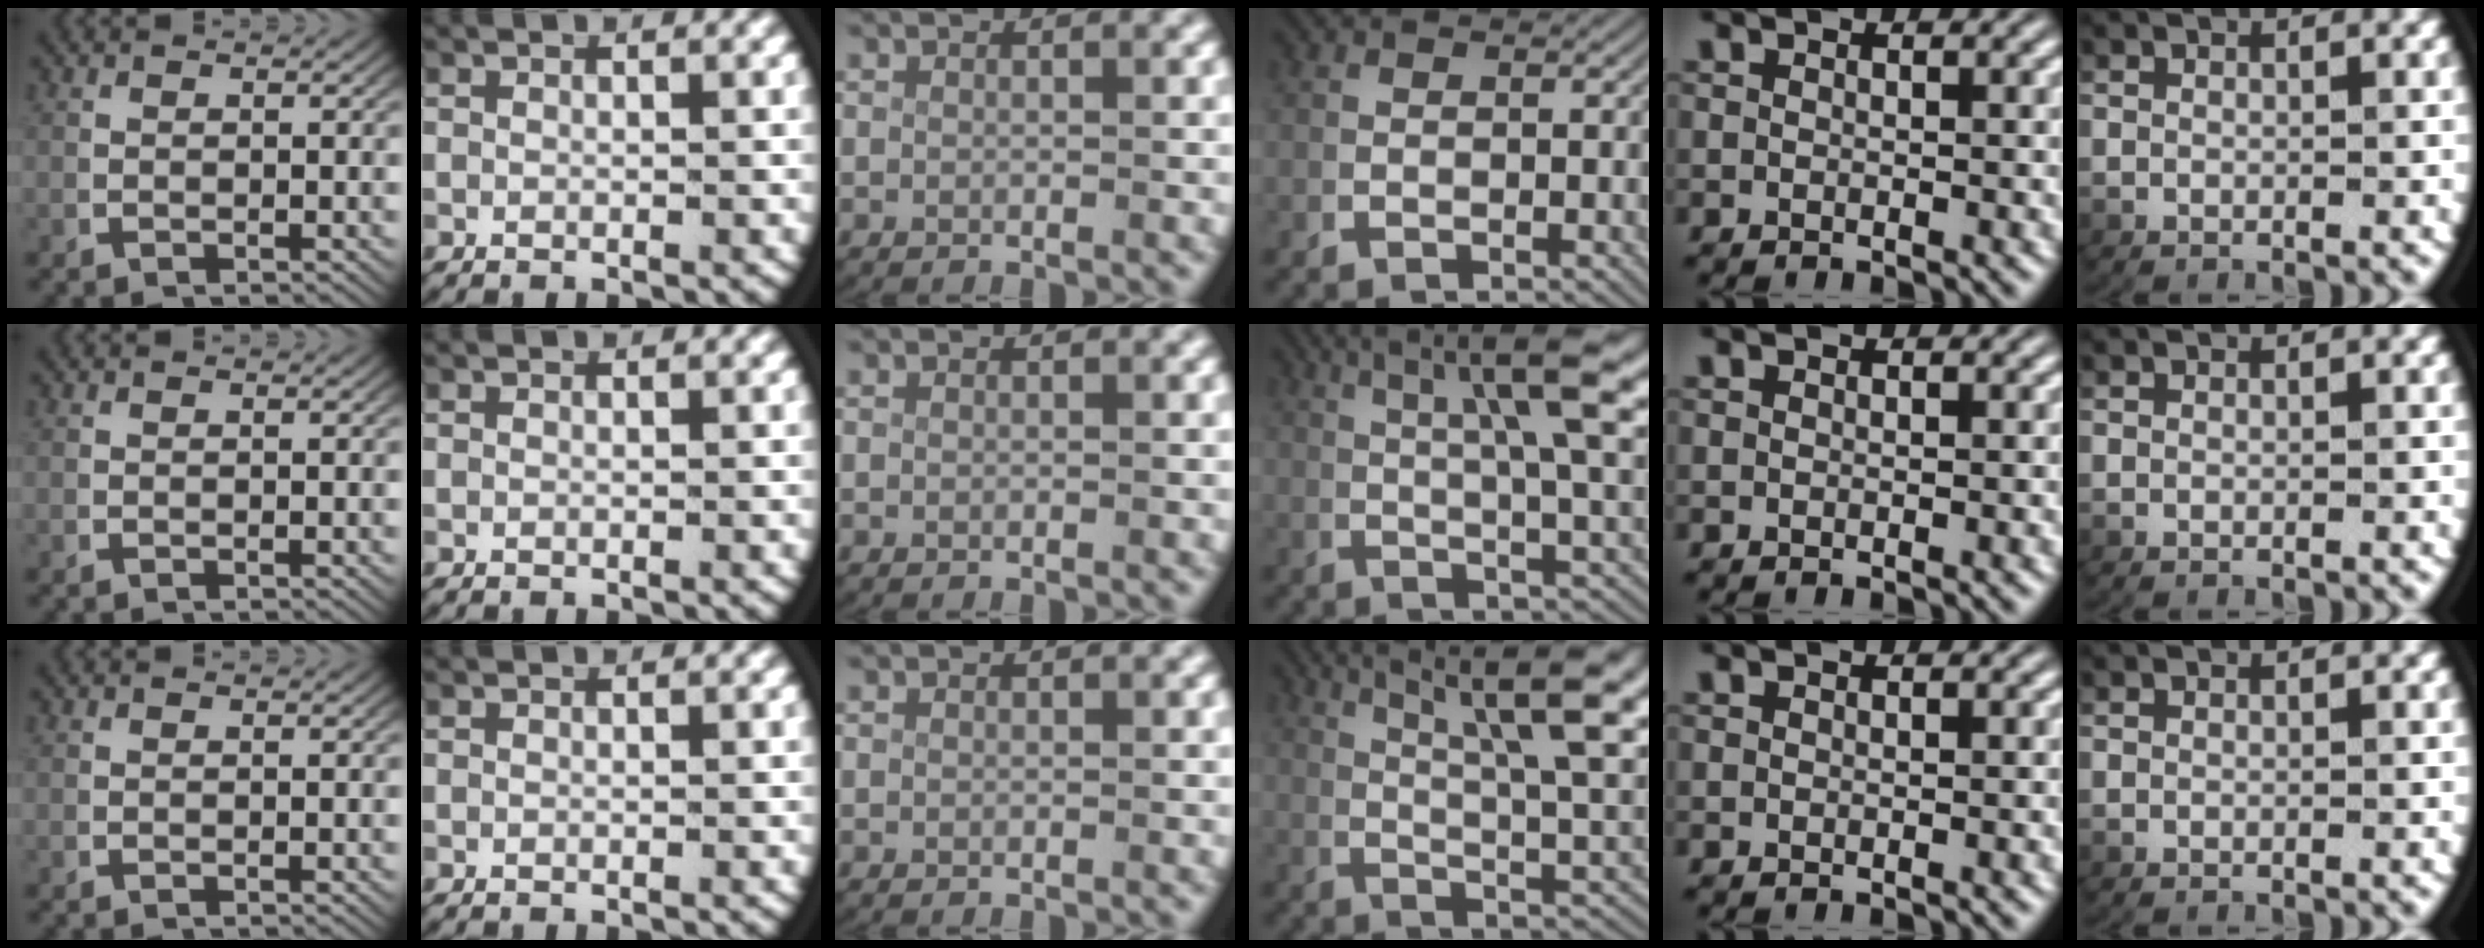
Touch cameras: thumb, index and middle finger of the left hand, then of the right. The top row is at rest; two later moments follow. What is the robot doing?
{"motion": "lift_and_place", "object": "plastic wrap"}